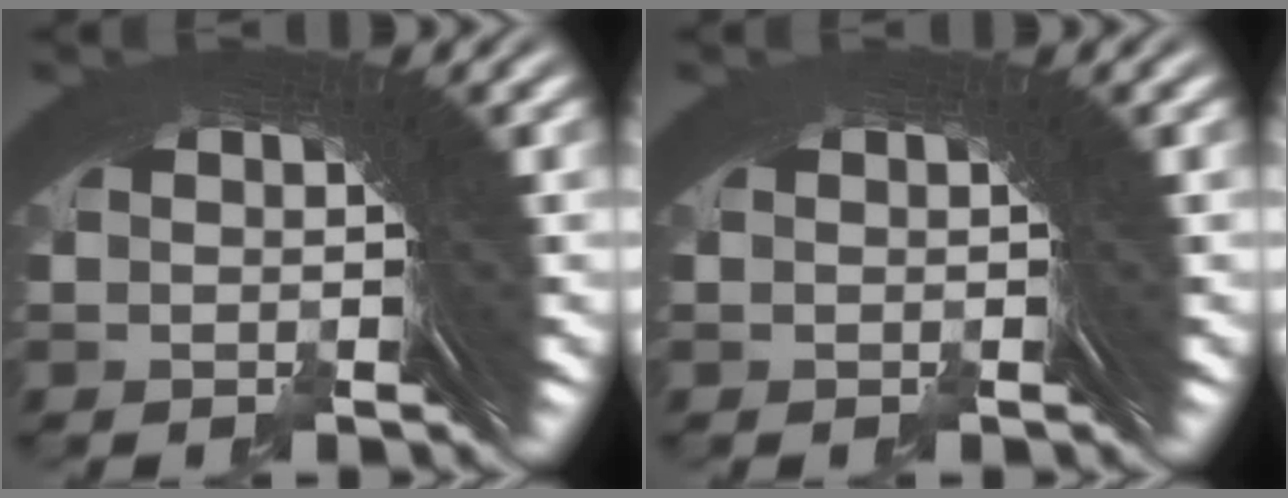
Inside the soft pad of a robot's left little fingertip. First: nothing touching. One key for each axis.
{"total": 0.0}